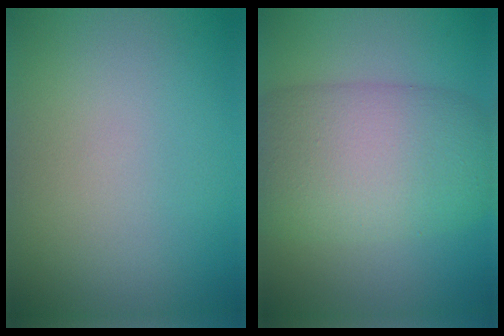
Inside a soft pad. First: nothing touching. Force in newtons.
{"total": 10.1, "press": 10.0, "slide": 0.3}